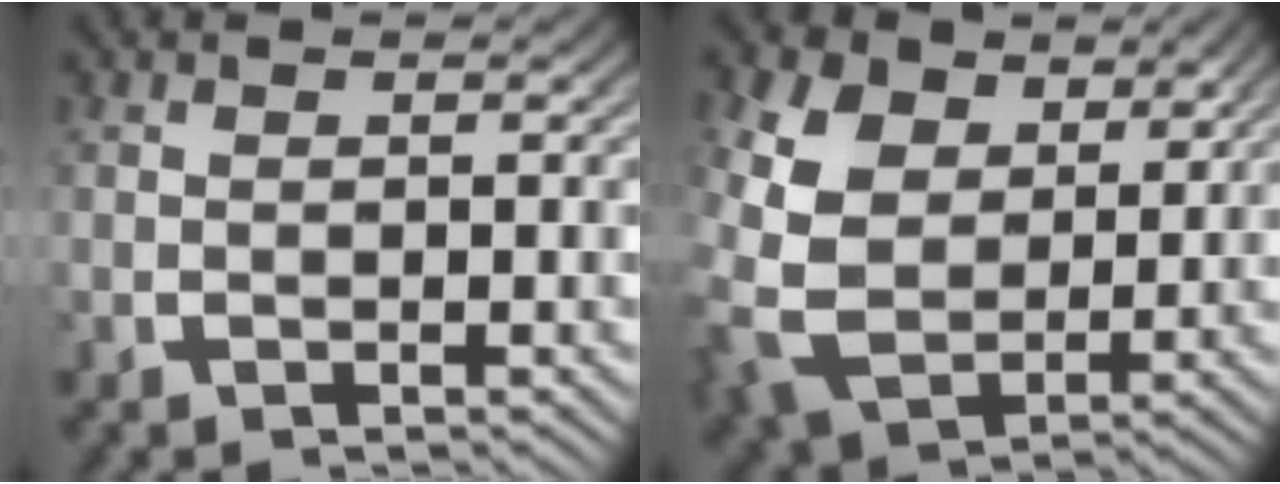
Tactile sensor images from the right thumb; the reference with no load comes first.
{"total": 11.3, "force": [-0.1, 9.1, 6.8], "torque": [-0.205, -0.069, 0.023]}